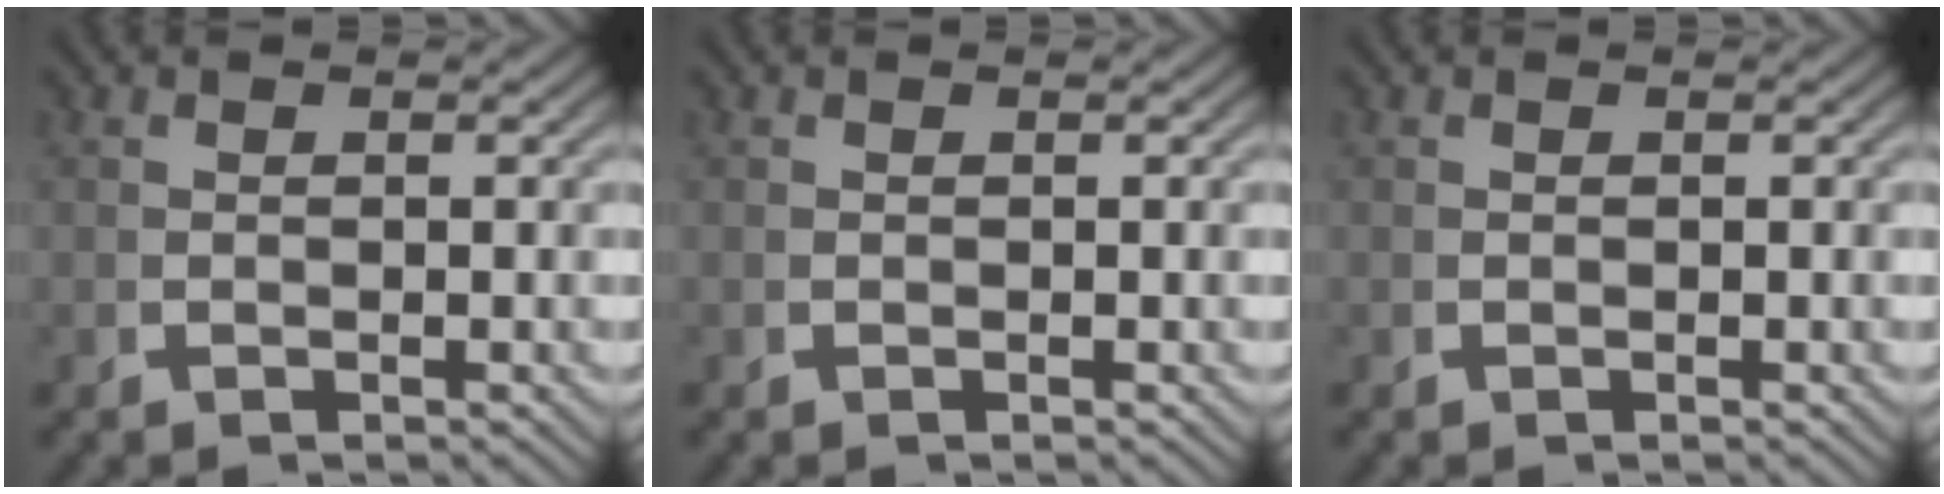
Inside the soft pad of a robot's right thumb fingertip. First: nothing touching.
{"total": 0.0}
{"total": 0.0}